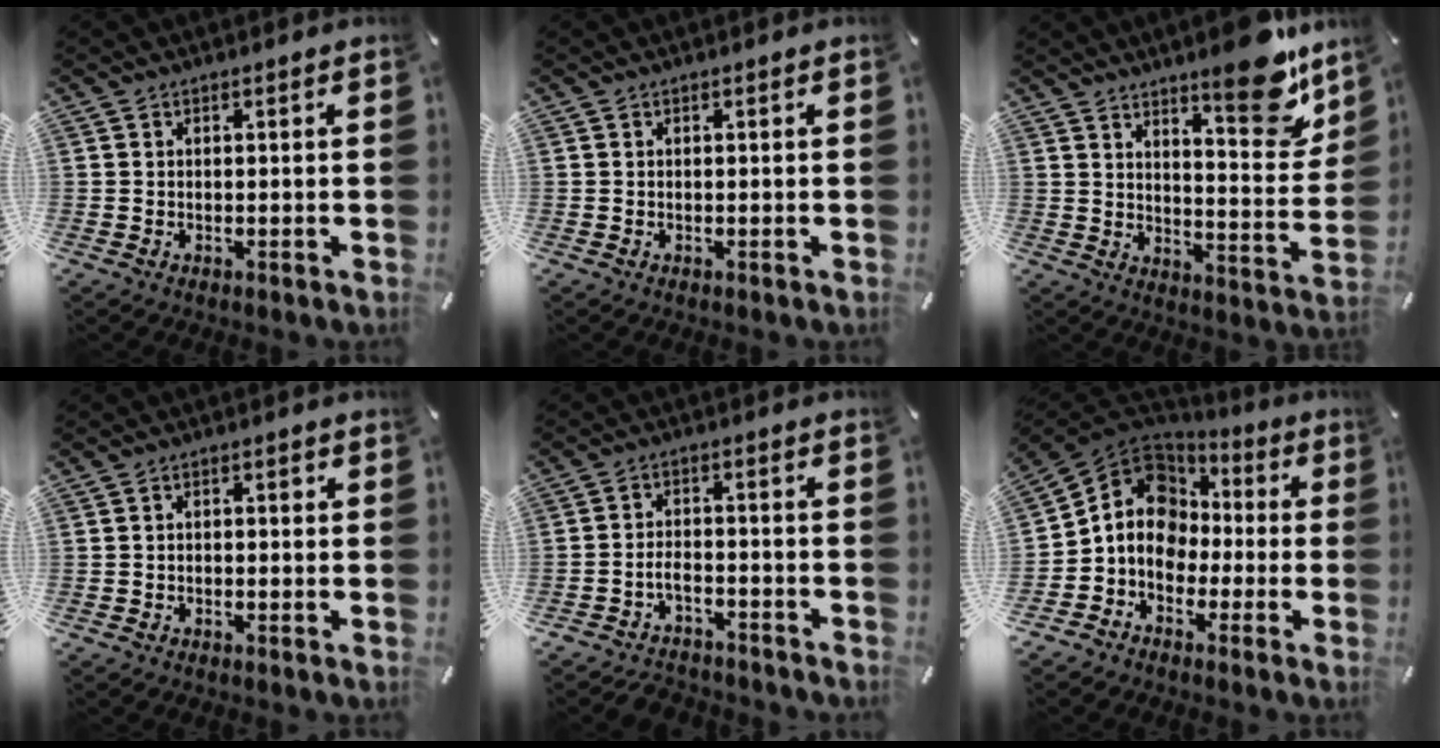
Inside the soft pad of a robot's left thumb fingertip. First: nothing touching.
{"total": 0.0}
{"total": 14.4, "force": [11.0, 4.1, 8.4], "torque": [-0.099, -0.089, 0.183]}
{"total": 1.4, "force": [-0.6, 0.8, 1.0], "torque": [-0.020, 0.005, -0.015]}
{"total": 4.4, "force": [-3.3, 2.1, 1.9], "torque": [-0.045, 0.015, -0.067]}
{"total": 11.7, "force": [-1.1, 10.5, 5.1], "torque": [-0.111, 0.009, -0.019]}